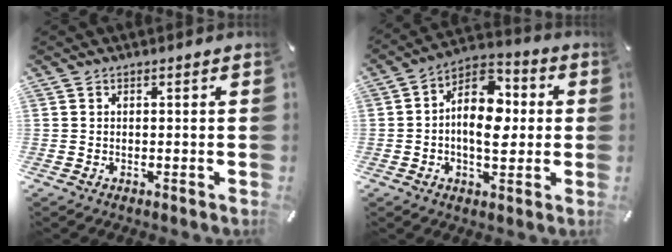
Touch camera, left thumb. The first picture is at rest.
{"total": 12.5, "force": [0.2, 8.2, 9.4], "torque": [-0.164, -0.010, 0.001]}